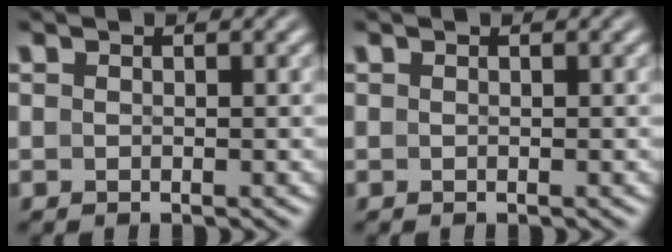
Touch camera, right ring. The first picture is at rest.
{"total": 0.0}